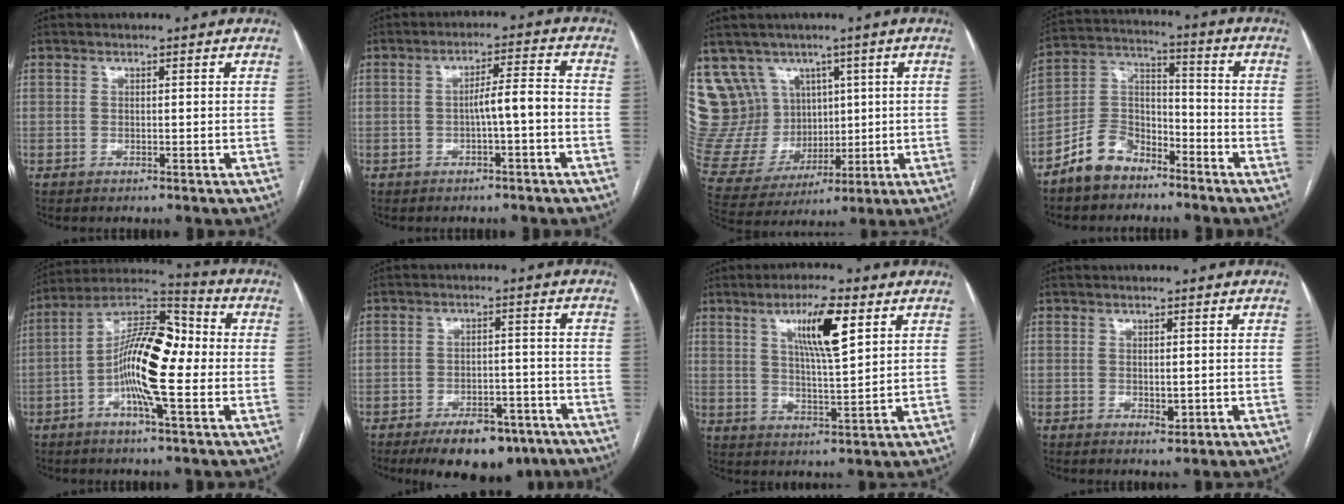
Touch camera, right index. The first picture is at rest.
{"total": 4.7, "force": [-1.2, 0.2, 4.6], "torque": [-0.071, 0.017, -0.016]}
{"total": 17.1, "force": [7.7, 14.3, 5.2], "torque": [-0.142, 0.070, 0.182]}
{"total": 9.4, "force": [-6.9, 5.5, 3.4], "torque": [-0.072, 0.025, -0.132]}
{"total": 15.0, "force": [-1.8, 3.7, 14.4], "torque": [-0.257, 0.027, -0.038]}
{"total": 10.4, "force": [-7.4, 4.7, 5.7], "torque": [-0.076, 0.006, -0.109]}
{"total": 9.2, "force": [4.2, 1.1, 8.1], "torque": [-0.143, 0.002, 0.071]}
{"total": 1.7, "force": [-0.2, 0.9, 1.4], "torque": [-0.022, -0.005, 0.002]}